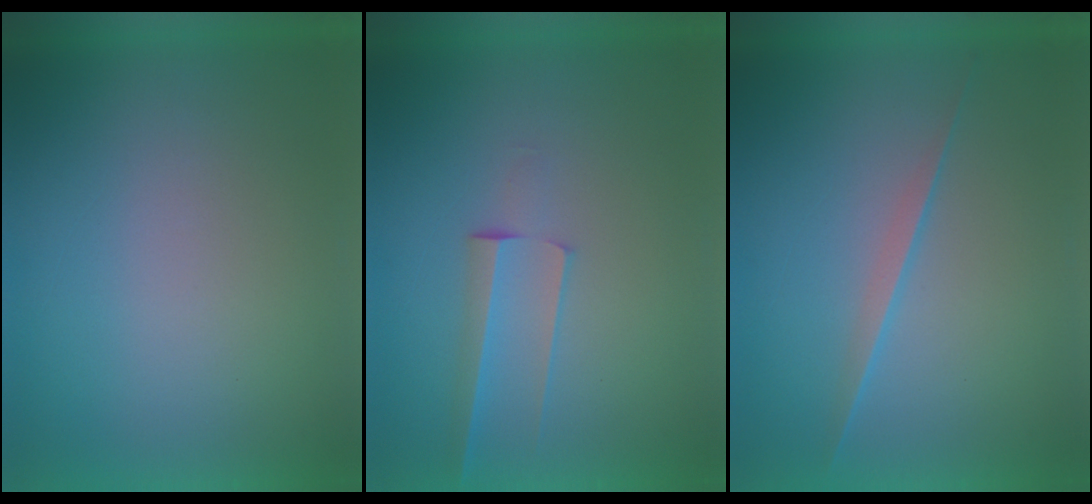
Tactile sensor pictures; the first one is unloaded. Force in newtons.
{"total": 2.5}
{"total": 2.2}